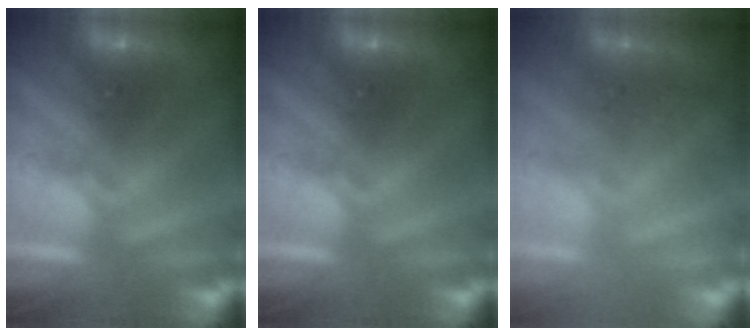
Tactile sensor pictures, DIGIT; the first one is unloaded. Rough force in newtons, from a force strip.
{"total": 0.0}
{"total": 2.5}